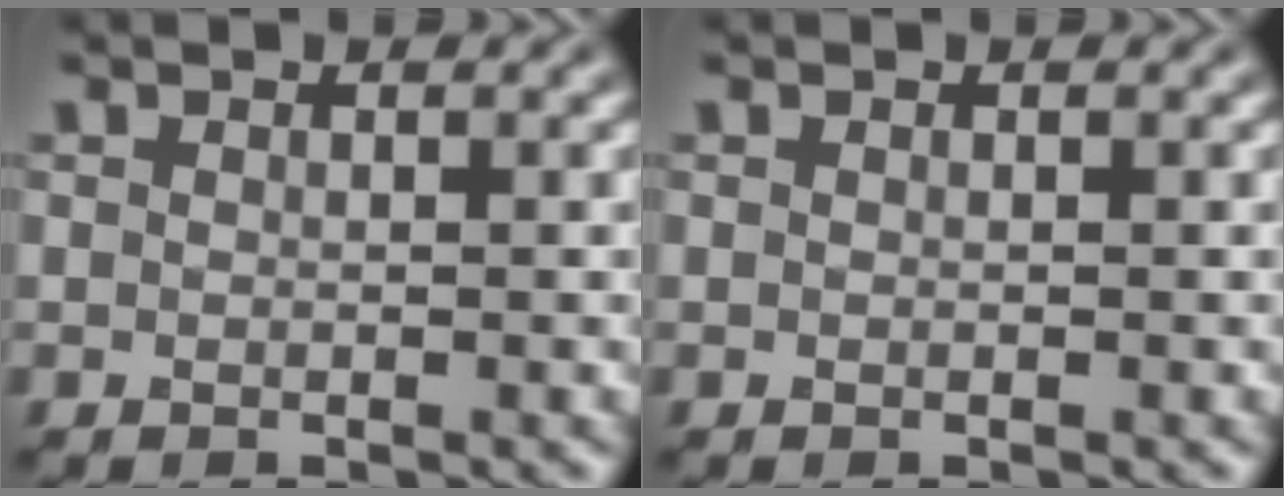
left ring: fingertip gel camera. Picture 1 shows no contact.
{"total": 0.0}